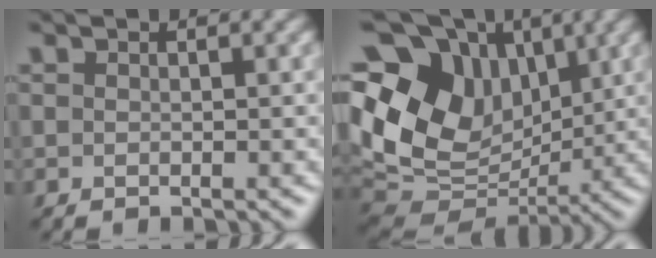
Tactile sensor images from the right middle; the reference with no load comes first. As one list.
[{"total": 13.3, "force": [4.0, 10.0, 7.9], "torque": [-0.169, 0.025, 0.072]}]